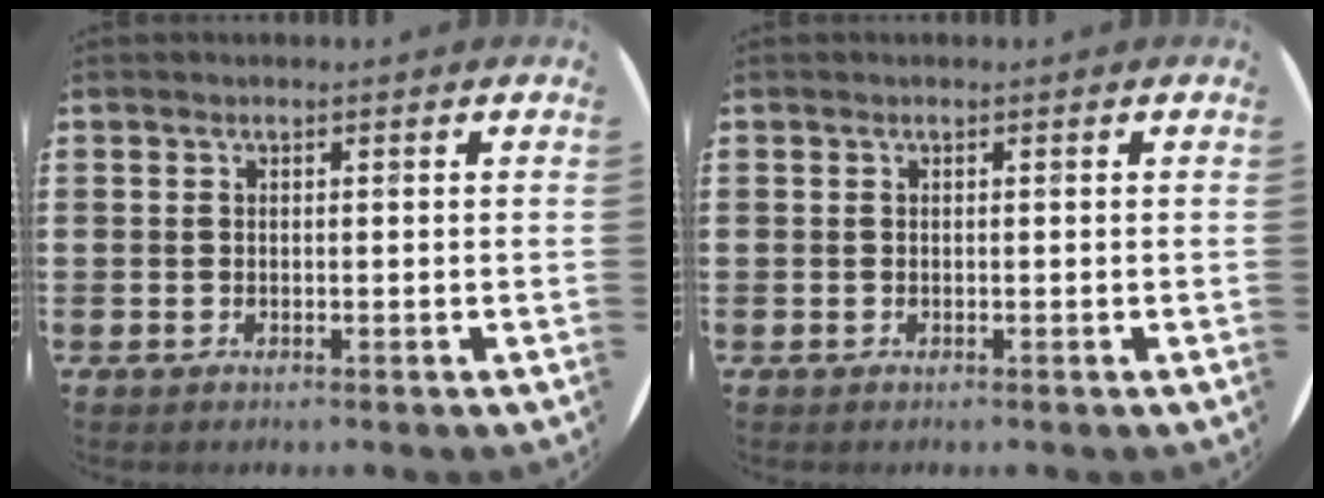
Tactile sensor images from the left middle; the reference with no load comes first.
{"total": 0.0}